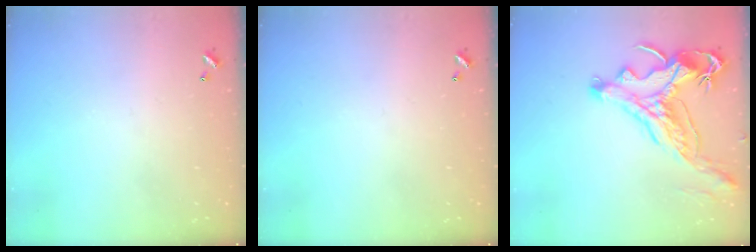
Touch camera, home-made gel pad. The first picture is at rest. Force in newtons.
{"total": 0.0}
{"total": 5.1, "press": 4.8, "slide": 1.7}